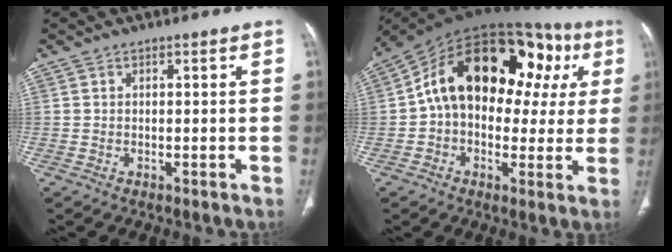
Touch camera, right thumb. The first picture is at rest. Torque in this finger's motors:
{"motor_torque": [2.40, 2.61, 1.89, -0.25, 0.49]}